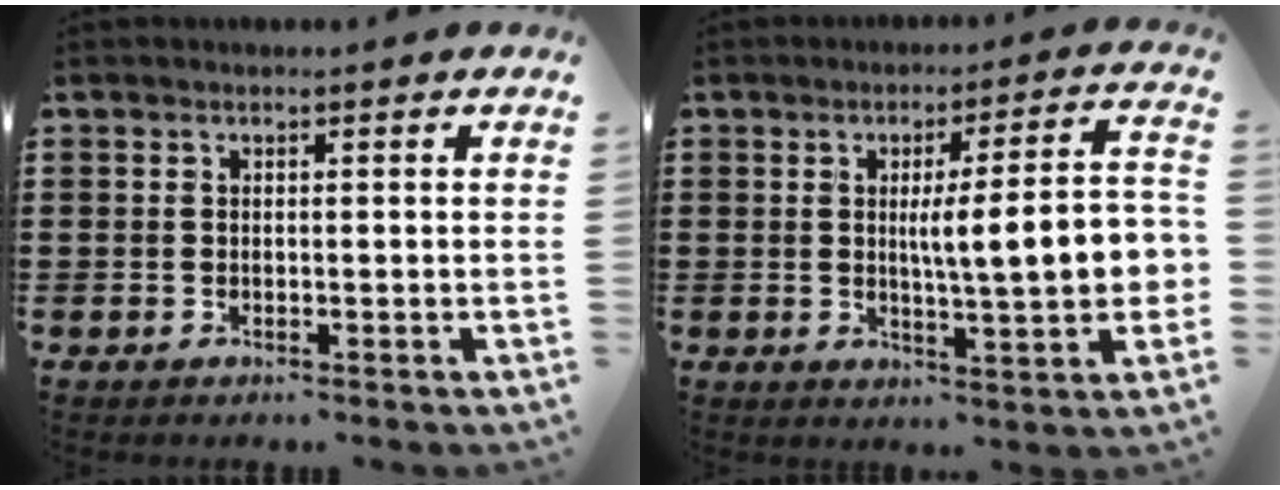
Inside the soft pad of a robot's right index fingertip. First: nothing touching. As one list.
[{"total": 10.2, "force": [0.2, 1.4, 10.1], "torque": [-0.155, -0.007, -0.005]}]